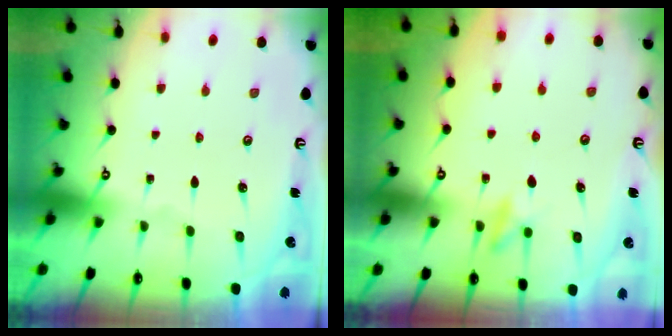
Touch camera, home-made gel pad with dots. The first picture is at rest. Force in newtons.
{"total": 7.8, "press": 7.7, "slide": 1.4}